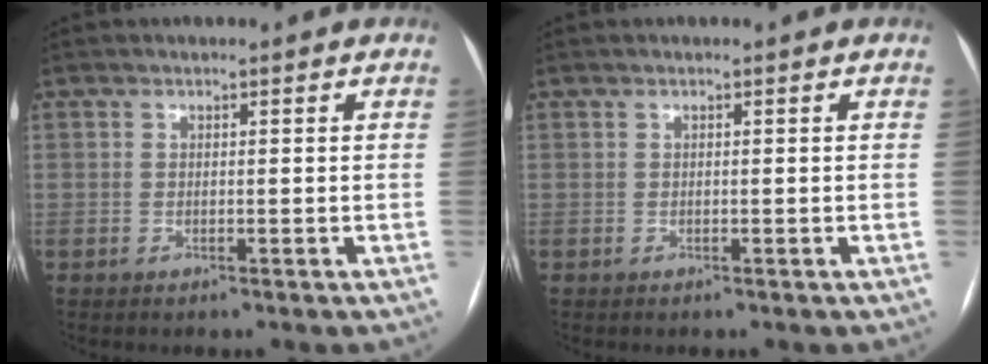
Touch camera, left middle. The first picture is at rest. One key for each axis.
{"total": 0.0}